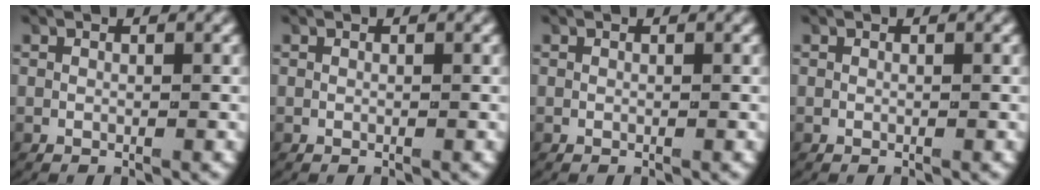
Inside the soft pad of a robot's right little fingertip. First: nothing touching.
{"total": 0.0}
{"total": 0.0}
{"total": 0.0}